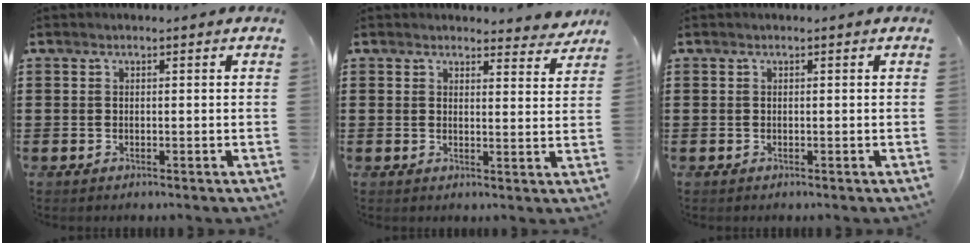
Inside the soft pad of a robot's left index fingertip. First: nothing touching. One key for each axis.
{"total": 3.6, "fx": 3.4, "fy": 0.6, "fz": 1.0, "tx": -0.015, "ty": -0.013, "tz": 0.059}
{"total": 0.0}